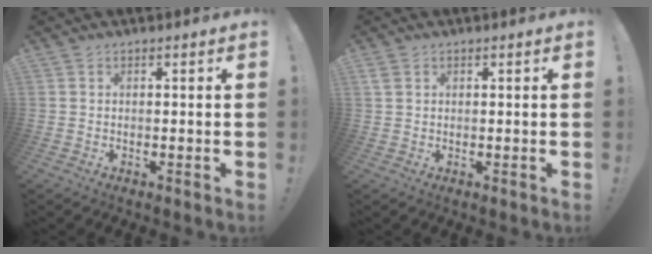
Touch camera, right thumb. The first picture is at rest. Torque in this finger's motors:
{"motor_torque": [-0.08, 0.58, 0.06, -0.11, 0.00]}